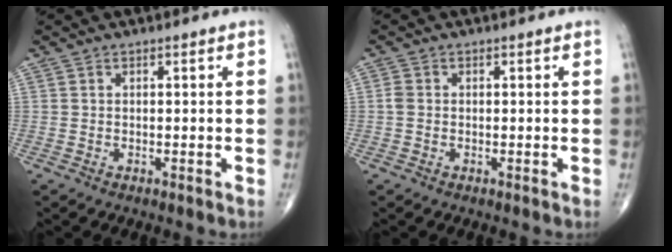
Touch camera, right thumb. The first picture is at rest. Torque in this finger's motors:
{"motor_torque": [-0.38, 0.33, 0.04, -0.04, 0.03]}